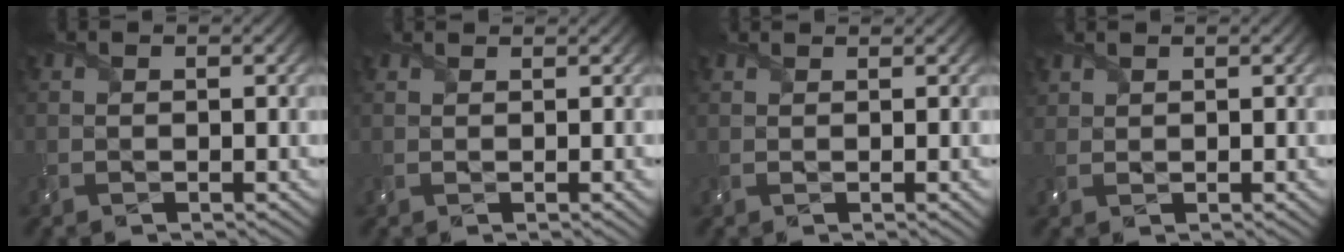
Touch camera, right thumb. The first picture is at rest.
{"total": 1.8, "force": [1.2, 0.4, 1.3], "torque": [-0.029, 0.002, 0.018]}
{"total": 1.9, "force": [1.2, 0.4, 1.3], "torque": [-0.030, 0.003, 0.018]}
{"total": 1.6, "force": [1.4, 0.6, 0.5], "torque": [-0.016, 0.007, 0.034]}